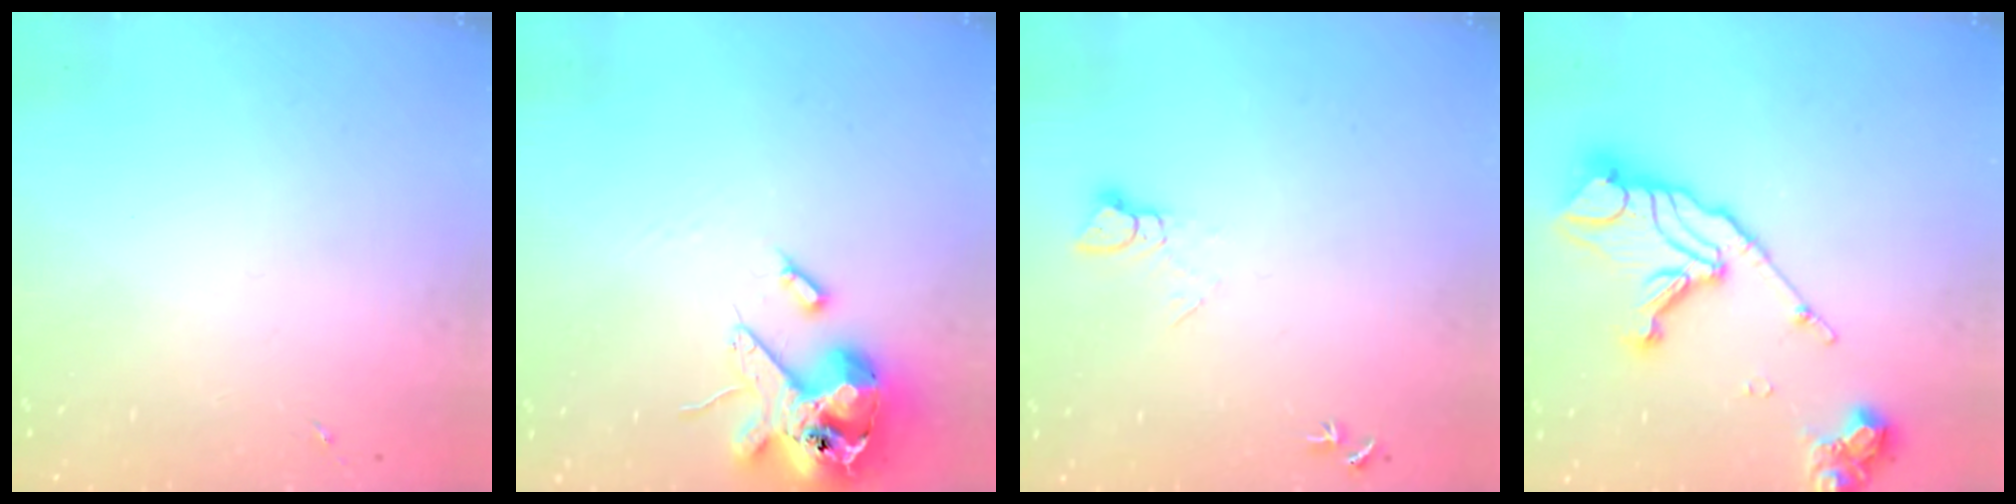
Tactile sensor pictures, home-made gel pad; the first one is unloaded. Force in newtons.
{"total": 13.7, "press": 13.5, "slide": 2.3}
{"total": 5.5, "press": 5.5, "slide": 0.5}
{"total": 19.5, "press": 19.4, "slide": 2.1}